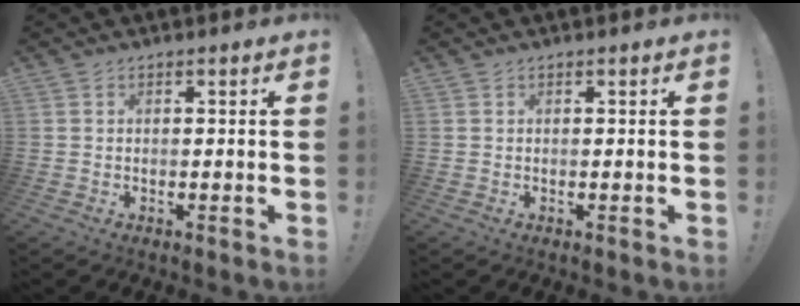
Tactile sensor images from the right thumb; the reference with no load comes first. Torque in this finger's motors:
{"motor_torque": [-0.07, 0.10, 0.17, -0.05, -0.02]}